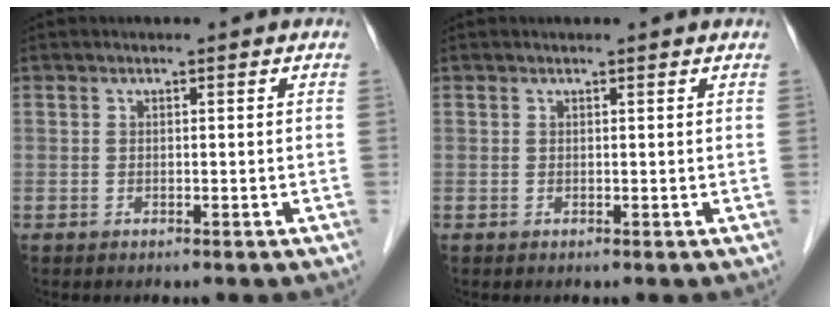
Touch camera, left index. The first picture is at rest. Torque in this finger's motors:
{"motor_torque": [-0.02, 0.07, -0.13, -0.01]}